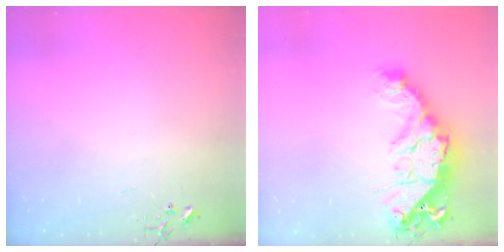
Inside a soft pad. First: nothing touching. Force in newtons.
{"total": 18.5, "press": 18.4, "slide": 2.0}